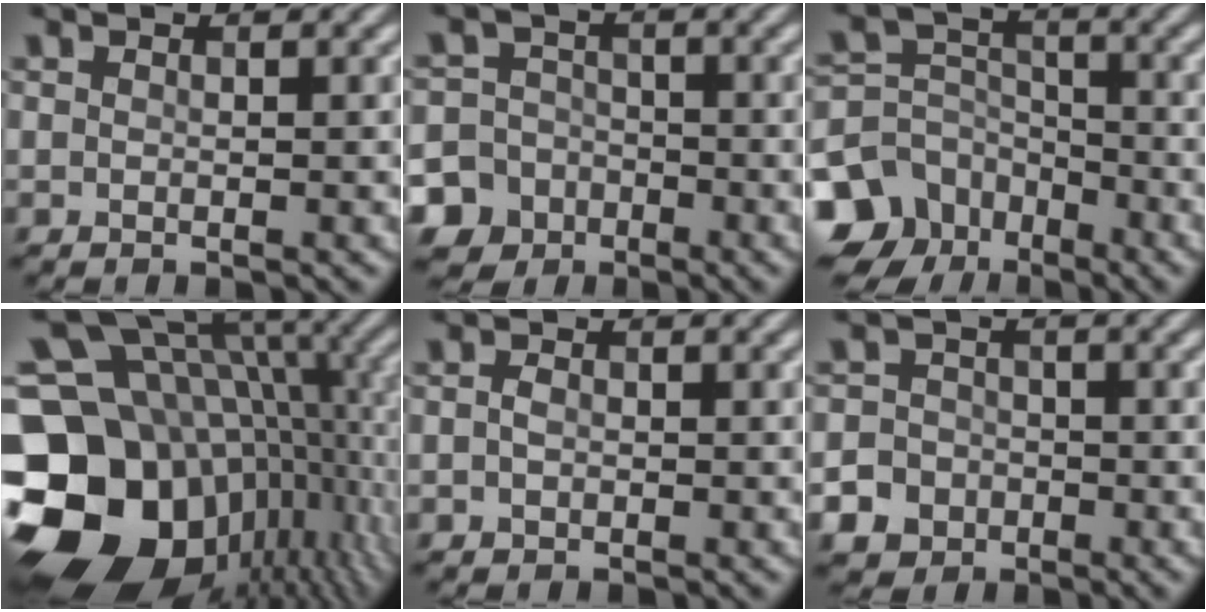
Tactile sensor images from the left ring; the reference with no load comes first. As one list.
[{"total": 8.3, "force": [-4.7, 6.7, 1.1], "torque": [-0.022, -0.022, -0.102]}, {"total": 11.6, "force": [-7.1, 8.6, 3.1], "torque": [-0.072, -0.030, -0.135]}, {"total": 21.1, "force": [-4.7, 15.8, 13.2], "torque": [-0.278, -0.019, -0.060]}, {"total": 1.3, "force": [-0.2, 1.0, 0.7], "torque": [-0.015, -0.001, -0.006]}, {"total": 6.7, "force": [-3.6, 5.5, 1.2], "torque": [-0.022, -0.018, -0.076]}]